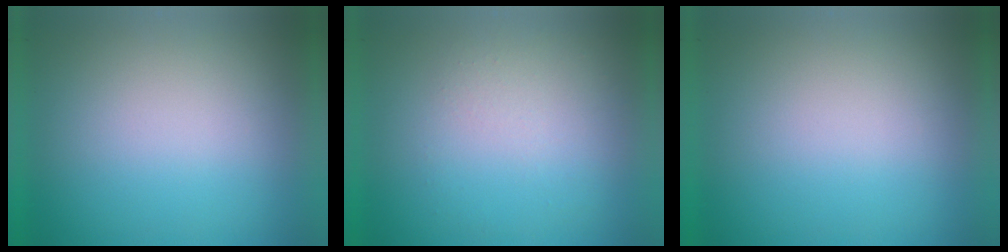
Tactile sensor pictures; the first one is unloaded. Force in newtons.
{"total": 1.1}
{"total": 0.0}